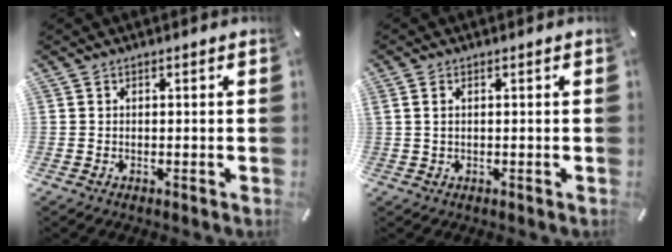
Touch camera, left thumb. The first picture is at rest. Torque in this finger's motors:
{"motor_torque": [1.80, 1.83, 0.91, 0.34, 0.32]}